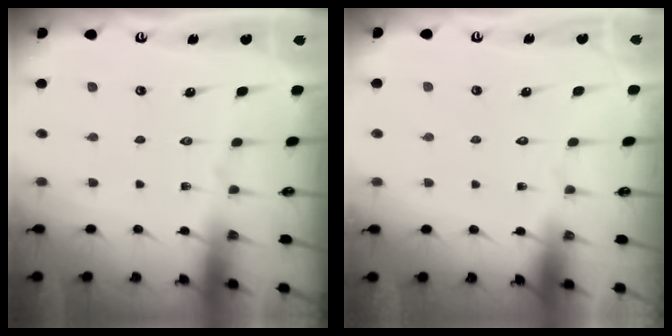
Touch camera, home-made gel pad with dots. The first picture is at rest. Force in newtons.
{"total": 1.6, "press": 1.6, "slide": 0.1}